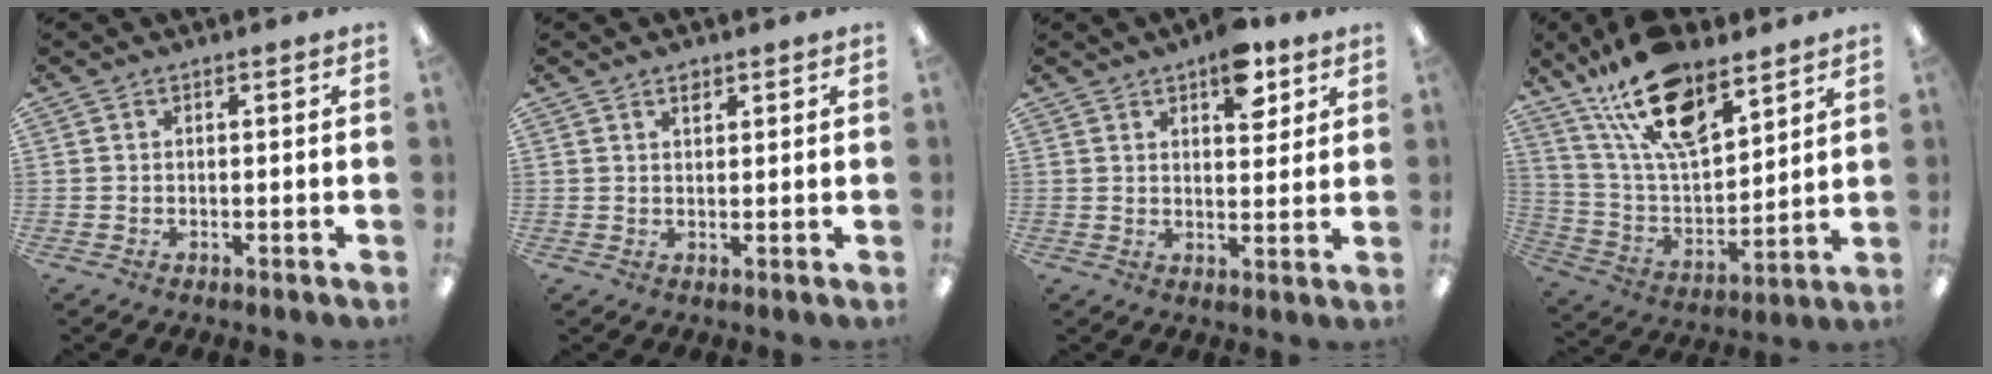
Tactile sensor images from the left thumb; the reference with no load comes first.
{"total": 1.8, "force": [1.4, 0.8, 0.8], "torque": [-0.009, -0.004, 0.024]}
{"total": 9.1, "force": [5.6, 4.5, 5.7], "torque": [-0.059, -0.027, 0.091]}
{"total": 20.2, "force": [14.0, 8.3, 11.9], "torque": [-0.224, -0.066, 0.247]}